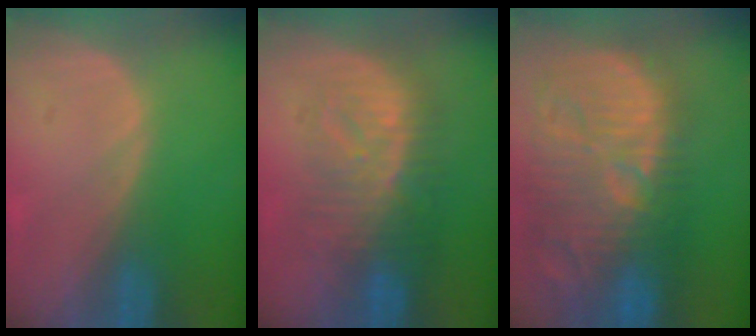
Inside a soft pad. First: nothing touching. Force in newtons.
{"total": 8.3, "press": 8.2, "slide": 0.8}
{"total": 15.4, "press": 13.4, "slide": 7.5}